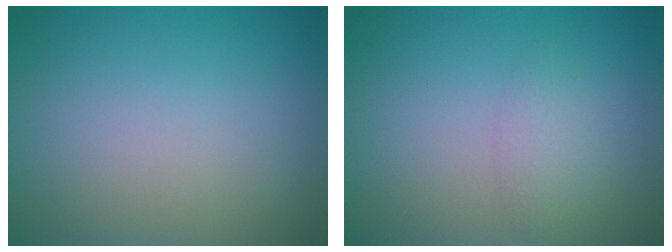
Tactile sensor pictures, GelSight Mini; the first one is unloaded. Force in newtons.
{"total": 1.6, "press": 1.5, "slide": 0.2}